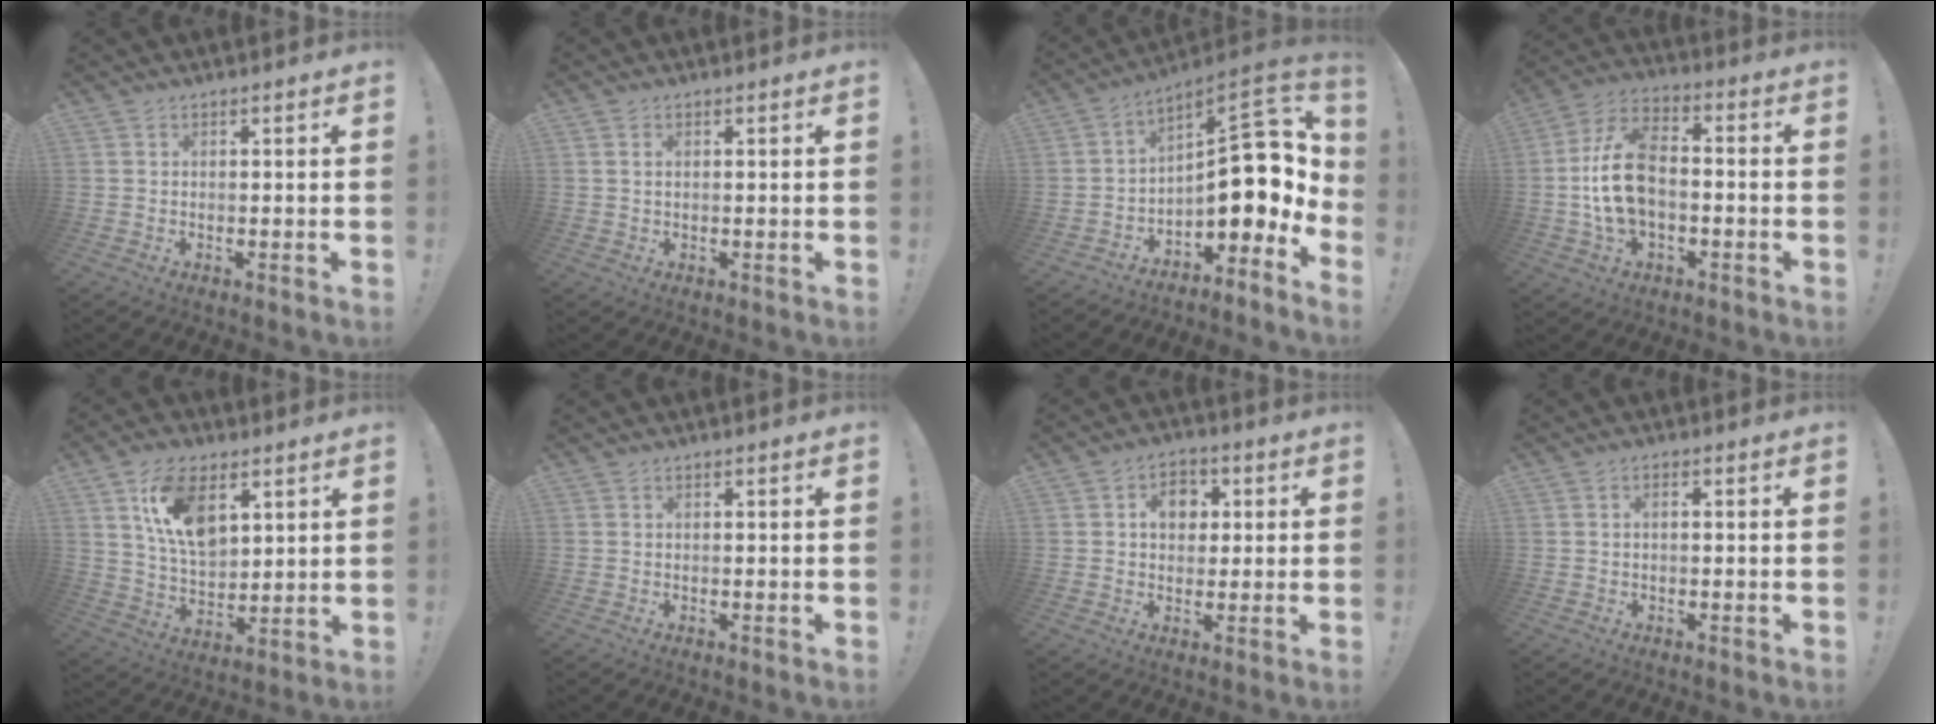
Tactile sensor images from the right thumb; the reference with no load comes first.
{"total": 1.1, "force": [0.6, 0.5, 0.8], "torque": [-0.019, 0.003, 0.012]}
{"total": 16.7, "force": [0.5, 8.9, 14.1], "torque": [-0.174, -0.013, 0.017]}
{"total": 15.0, "force": [-1.9, 9.6, 11.4], "torque": [-0.222, 0.016, -0.034]}
{"total": 15.0, "force": [7.1, 8.9, 9.8], "torque": [-0.172, -0.020, 0.133]}
{"total": 0.0}
{"total": 7.7, "force": [2.0, 6.0, 4.3], "torque": [-0.050, -0.003, 0.032]}
{"total": 1.2, "force": [-0.4, 0.2, 1.1], "torque": [-0.020, 0.003, -0.007]}